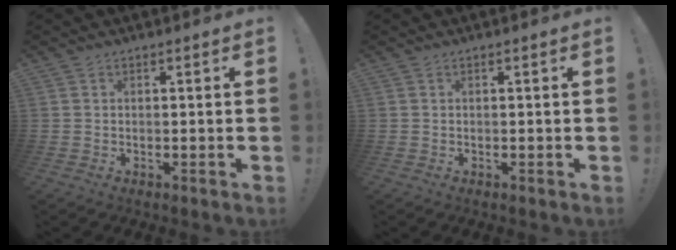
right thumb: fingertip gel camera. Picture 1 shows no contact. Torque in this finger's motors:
{"motor_torque": [-0.01, -0.01, 0.02, -0.02, 0.02]}